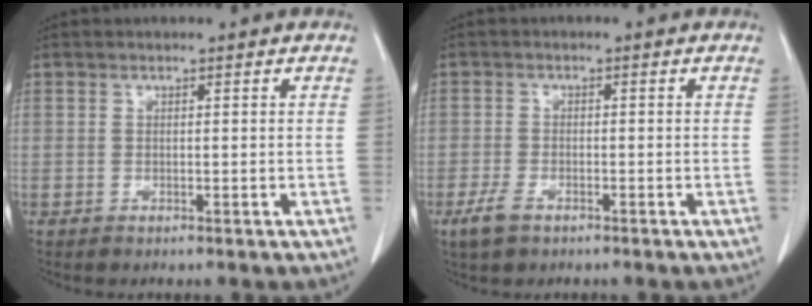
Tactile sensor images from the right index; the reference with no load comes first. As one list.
[{"total": 3.2, "force": [-2.0, 1.6, 2.0], "torque": [-0.048, -0.002, -0.034]}]